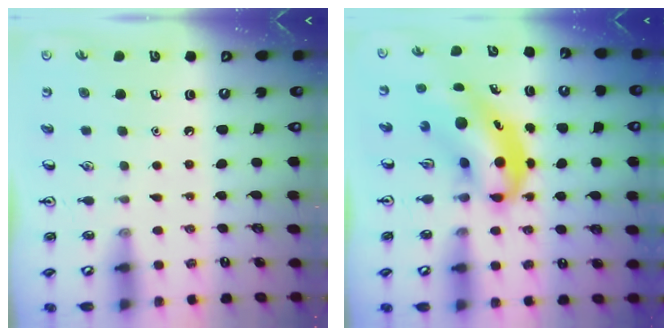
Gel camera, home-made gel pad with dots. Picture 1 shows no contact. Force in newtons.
{"total": 7.6, "press": 7.3, "slide": 2.0}